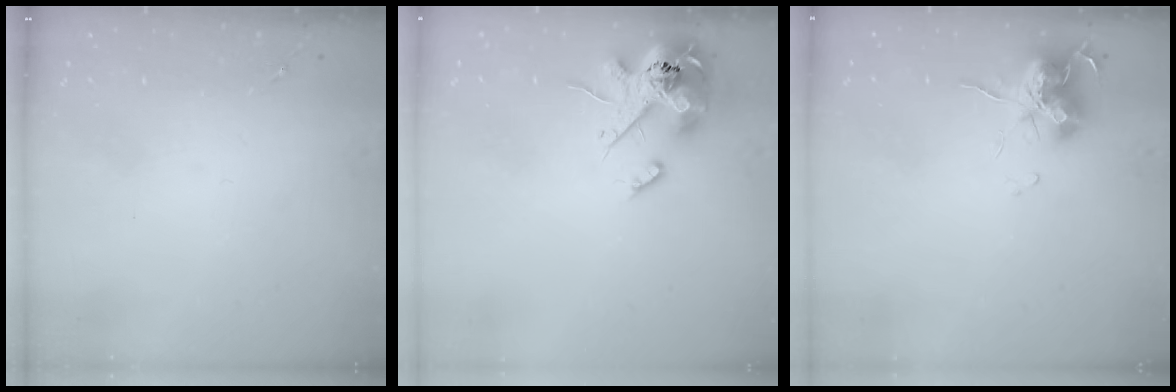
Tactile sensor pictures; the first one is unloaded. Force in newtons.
{"total": 14.9, "press": 14.7, "slide": 2.6}
{"total": 12.6, "press": 12.5, "slide": 1.4}